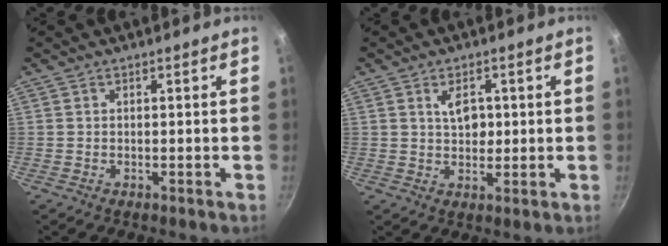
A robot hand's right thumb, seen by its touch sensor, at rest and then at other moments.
{"total": 4.5, "force": [1.2, 2.9, 3.3], "torque": [-0.036, -0.006, 0.018]}